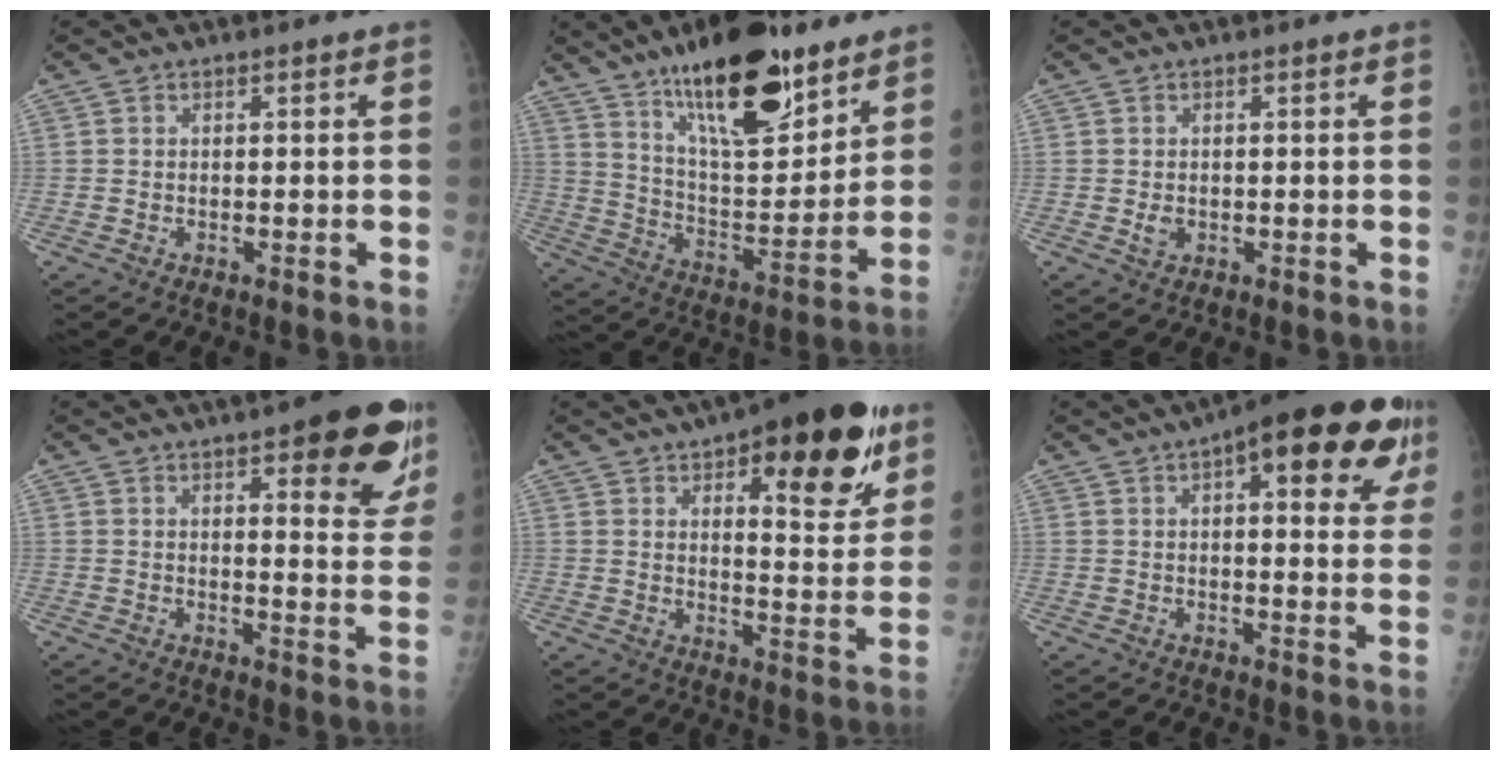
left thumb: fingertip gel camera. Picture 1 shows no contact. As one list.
[{"total": 23.3, "force": [15.4, 8.3, 15.4], "torque": [-0.206, -0.078, 0.257]}, {"total": 1.6, "force": [0.0, 1.3, 1.0], "torque": [-0.014, -0.002, 0.005]}, {"total": 15.5, "force": [8.5, 4.8, 12.0], "torque": [-0.105, -0.041, 0.103]}, {"total": 20.5, "force": [11.0, 7.8, 15.5], "torque": [-0.168, -0.046, 0.154]}, {"total": 20.1, "force": [9.4, 7.2, 16.2], "torque": [-0.185, -0.003, 0.116]}]